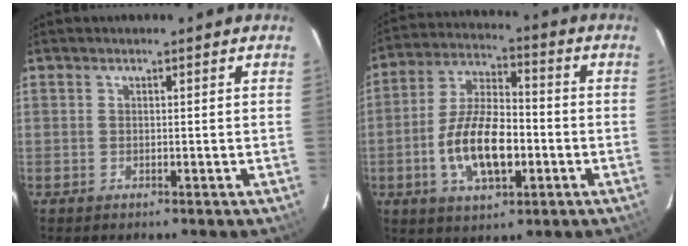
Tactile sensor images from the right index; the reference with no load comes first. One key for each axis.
{"total": 13.6, "fx": -3.6, "fy": 6.3, "fz": 11.4, "tx": -0.229, "ty": 0.005, "tz": -0.059}